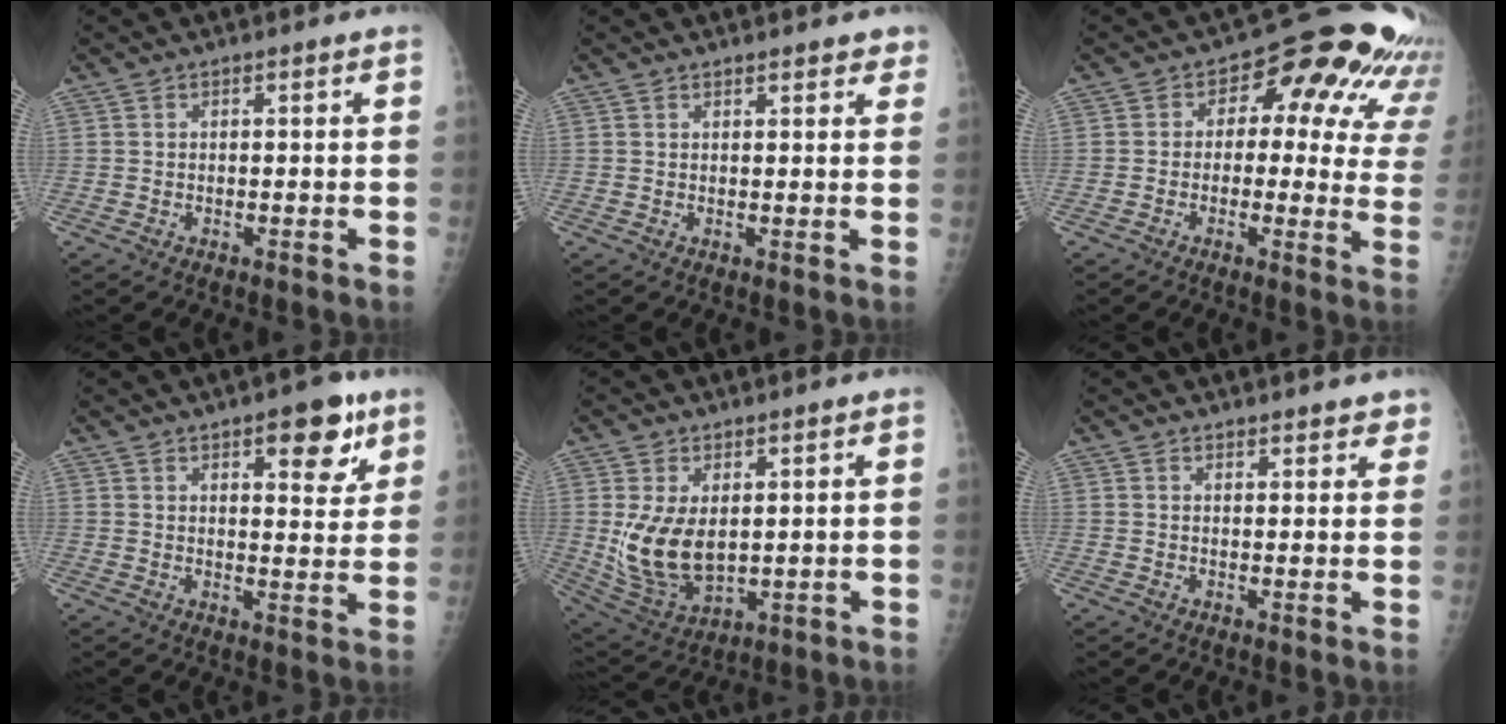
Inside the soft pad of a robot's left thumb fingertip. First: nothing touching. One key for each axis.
{"total": 3.2, "fx": 2.6, "fy": 1.2, "fz": 1.5, "tx": 0.008, "ty": -0.004, "tz": 0.027}
{"total": 18.5, "fx": 7.4, "fy": 10.4, "fz": 13.4, "tx": -0.112, "ty": 0.010, "tz": 0.071}
{"total": 9.4, "fx": 5.4, "fy": 3.9, "fz": 6.6, "tx": -0.059, "ty": -0.026, "tz": 0.072}
{"total": 11.4, "fx": 1.7, "fy": 6.8, "fz": 8.9, "tx": -0.155, "ty": -0.022, "tz": 0.054}
{"total": 4.8, "fx": 4.3, "fy": 1.7, "fz": 1.5, "tx": 0.013, "ty": -0.017, "tz": 0.047}